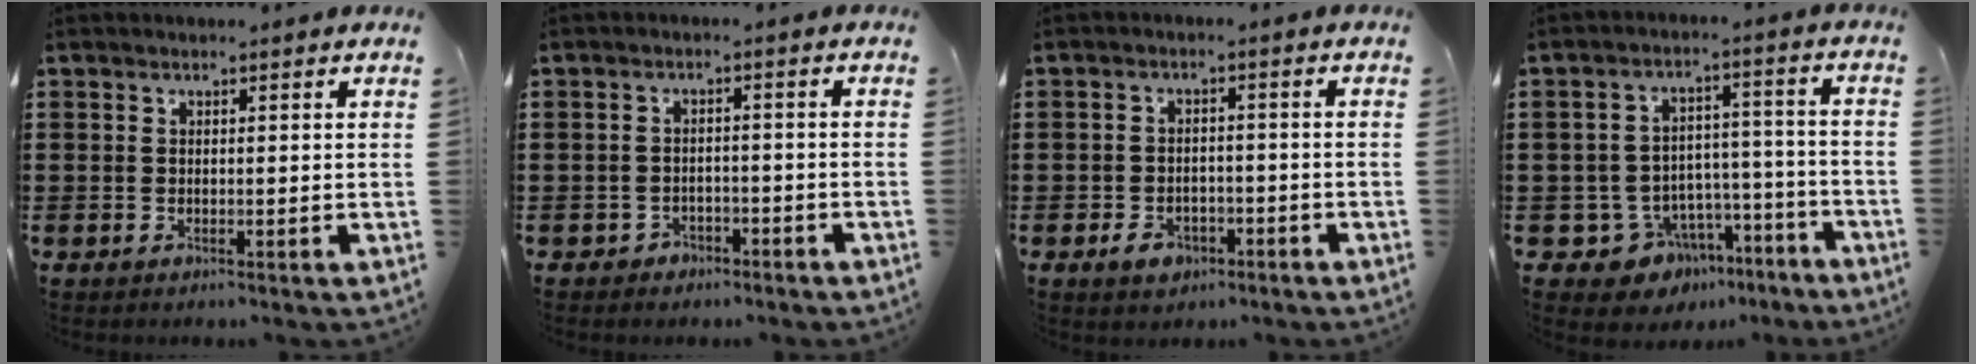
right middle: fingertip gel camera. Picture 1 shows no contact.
{"total": 1.8, "force": [-1.6, 0.8, 0.0], "torque": [-0.007, 0.003, -0.038]}
{"total": 3.2, "force": [-2.0, 2.0, 1.5], "torque": [-0.028, 0.003, -0.041]}
{"total": 6.3, "force": [-4.5, 4.3, 0.8], "torque": [-0.024, 0.026, -0.082]}